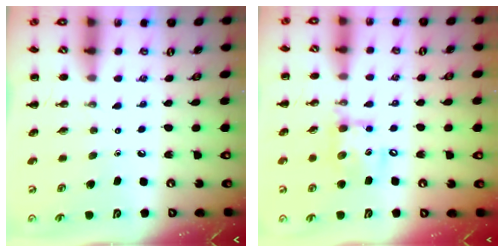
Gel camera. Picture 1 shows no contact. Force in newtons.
{"total": 12.2, "press": 12.0, "slide": 1.9}